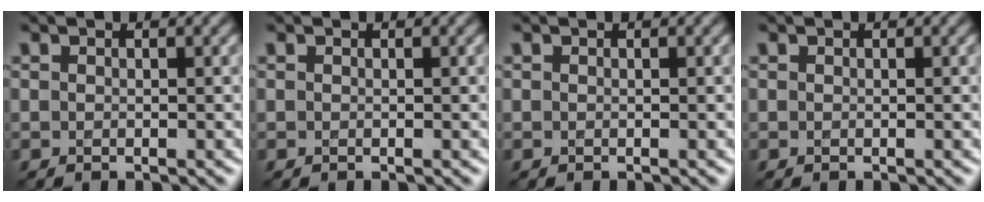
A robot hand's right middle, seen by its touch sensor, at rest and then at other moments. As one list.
[{"total": 0.0}, {"total": 0.0}, {"total": 0.0}]